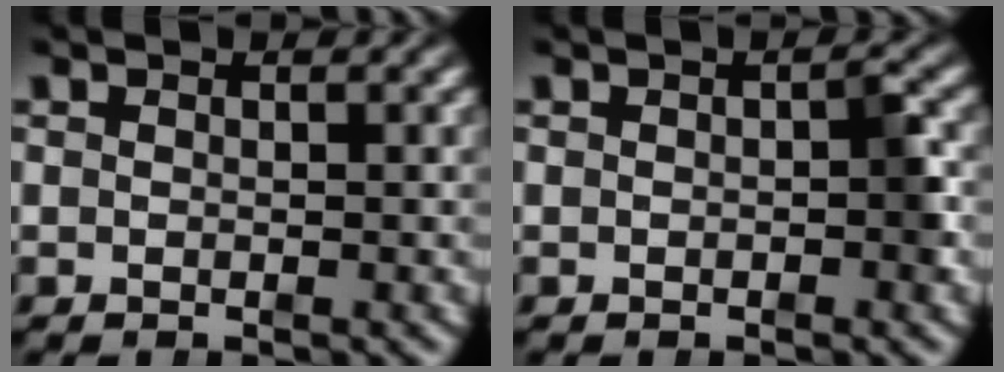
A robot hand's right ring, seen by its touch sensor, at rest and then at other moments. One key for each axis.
{"total": 1.5, "fx": -0.2, "fy": 0.5, "fz": 1.4, "tx": -0.020, "ty": 0.004, "tz": -0.006}